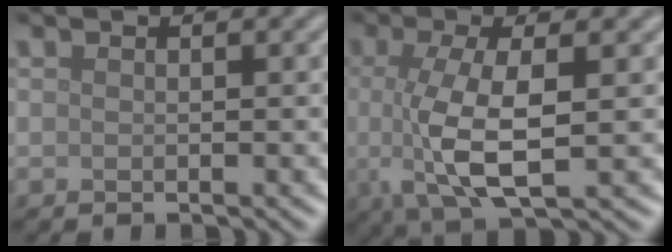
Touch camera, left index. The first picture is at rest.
{"total": 6.4, "force": [-0.3, 2.1, 6.0], "torque": [-0.125, -0.006, -0.004]}